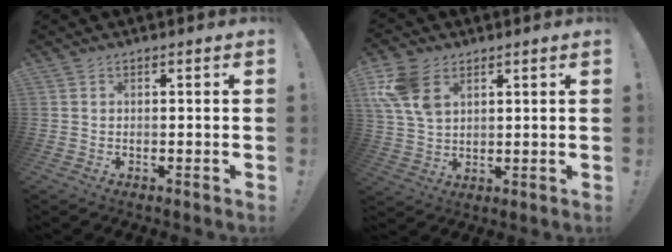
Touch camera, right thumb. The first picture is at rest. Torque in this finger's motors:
{"motor_torque": [1.13, 1.16, 0.29, 0.26, 0.06]}